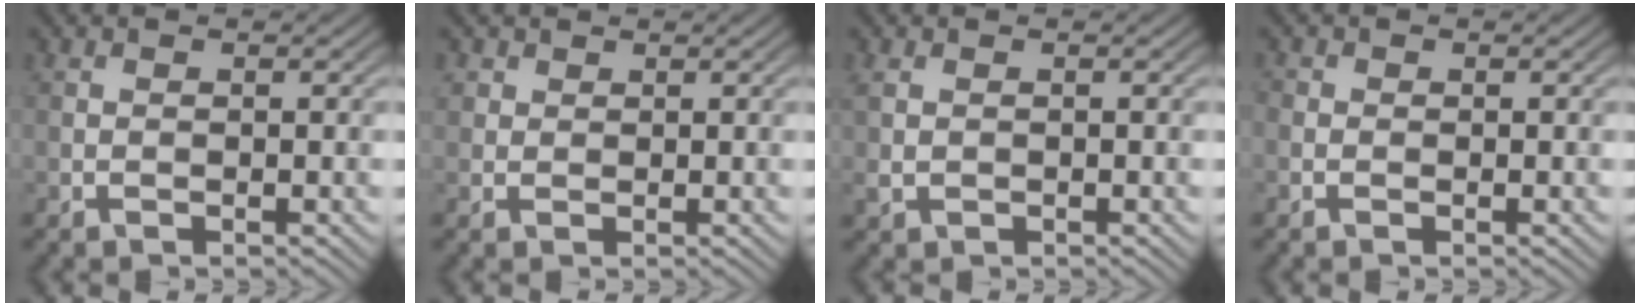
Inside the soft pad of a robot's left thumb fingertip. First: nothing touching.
{"total": 1.7, "force": [1.0, 1.3, 0.3], "torque": [-0.010, 0.002, 0.020]}
{"total": 2.0, "force": [0.2, 1.5, 1.3], "torque": [-0.042, -0.002, 0.005]}
{"total": 0.9, "force": [-0.3, 0.8, 0.3], "torque": [-0.003, -0.004, -0.005]}